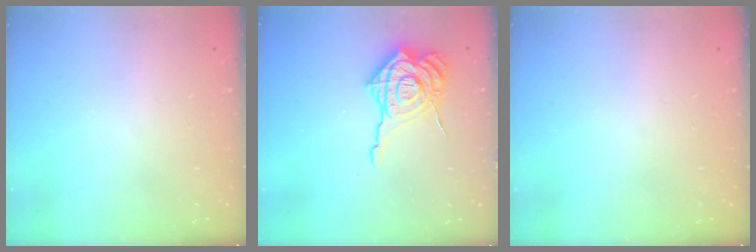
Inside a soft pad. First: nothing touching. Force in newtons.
{"total": 15.9, "press": 15.9, "slide": 1.4}
{"total": 0.0}